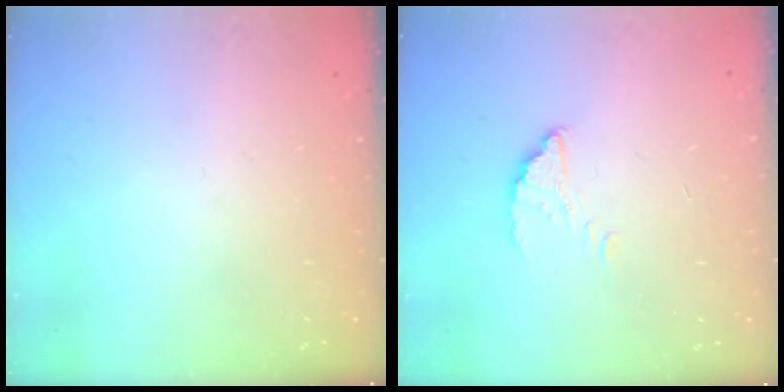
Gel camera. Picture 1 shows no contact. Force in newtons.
{"total": 2.5, "press": 2.5, "slide": 0.1}